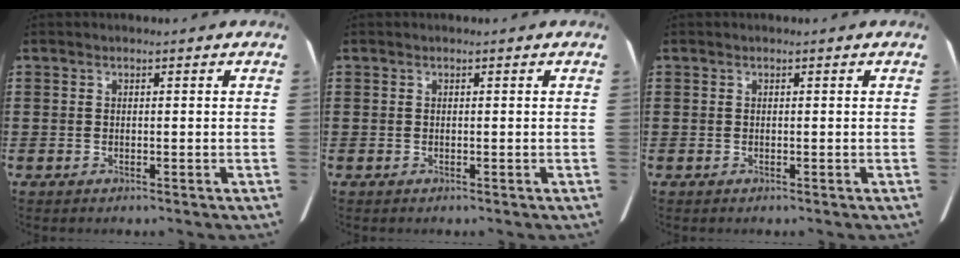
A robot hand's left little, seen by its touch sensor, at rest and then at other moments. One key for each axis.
{"total": 0.0}
{"total": 0.0}